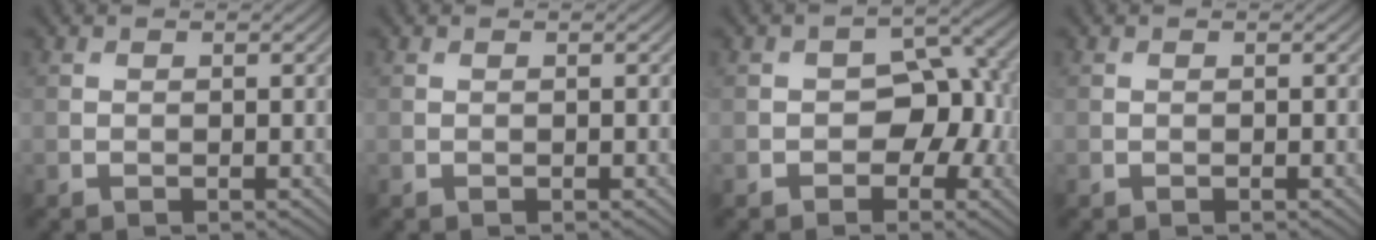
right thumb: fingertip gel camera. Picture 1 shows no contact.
{"total": 0.0}
{"total": 5.8, "force": [-1.4, 4.2, 3.8], "torque": [-0.041, 0.000, -0.030]}
{"total": 0.0}